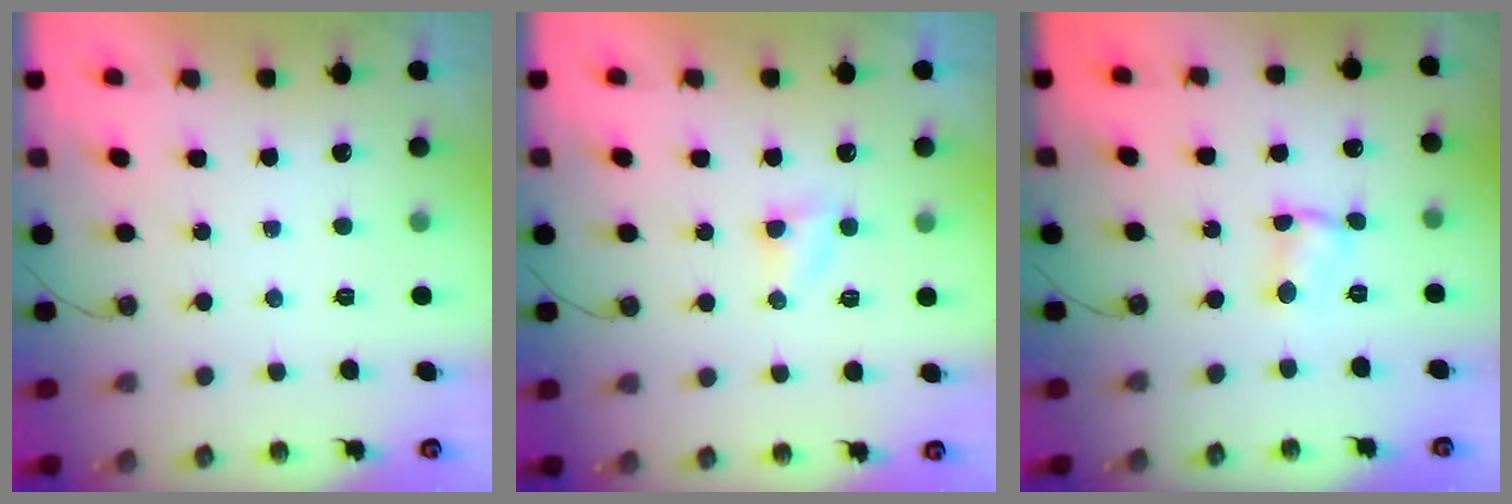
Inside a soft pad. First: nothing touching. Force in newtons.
{"total": 3.0, "press": 3.0, "slide": 0.3}
{"total": 2.0, "press": 2.0, "slide": 0.0}